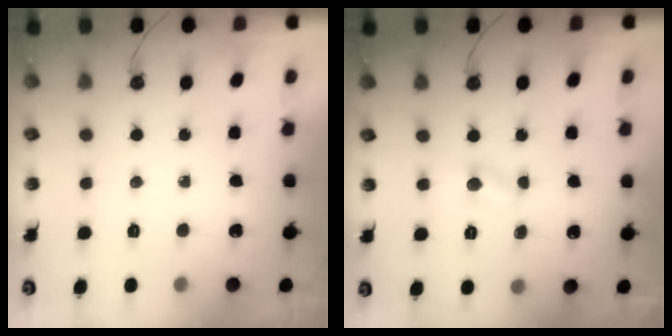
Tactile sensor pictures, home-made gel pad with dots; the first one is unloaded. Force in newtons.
{"total": 3.9, "press": 3.9, "slide": 0.3}